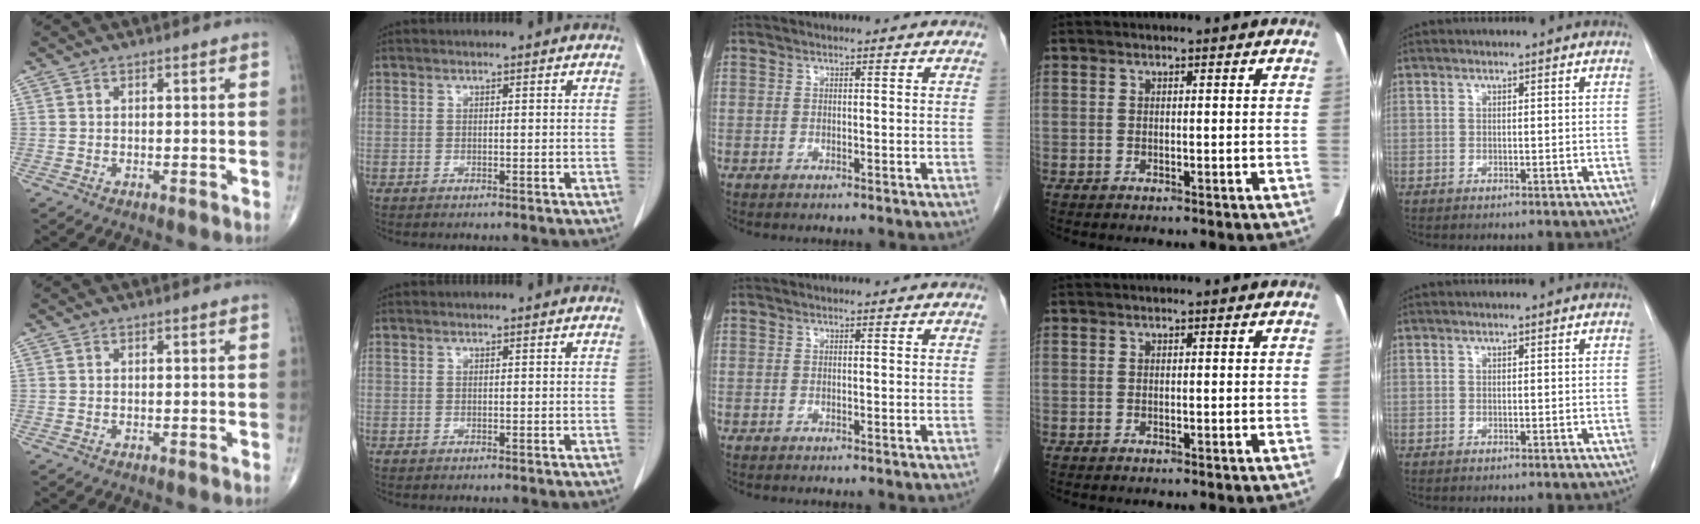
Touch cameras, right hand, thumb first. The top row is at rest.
{}